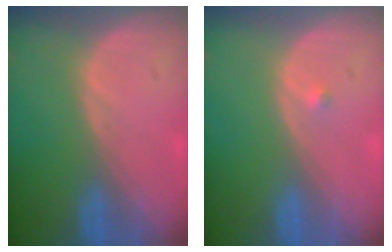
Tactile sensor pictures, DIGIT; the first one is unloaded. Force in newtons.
{"total": 0.5, "press": 0.4, "slide": 0.3}